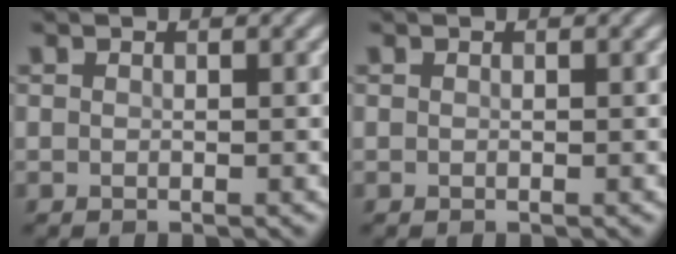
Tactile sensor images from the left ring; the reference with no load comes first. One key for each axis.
{"total": 0.0}